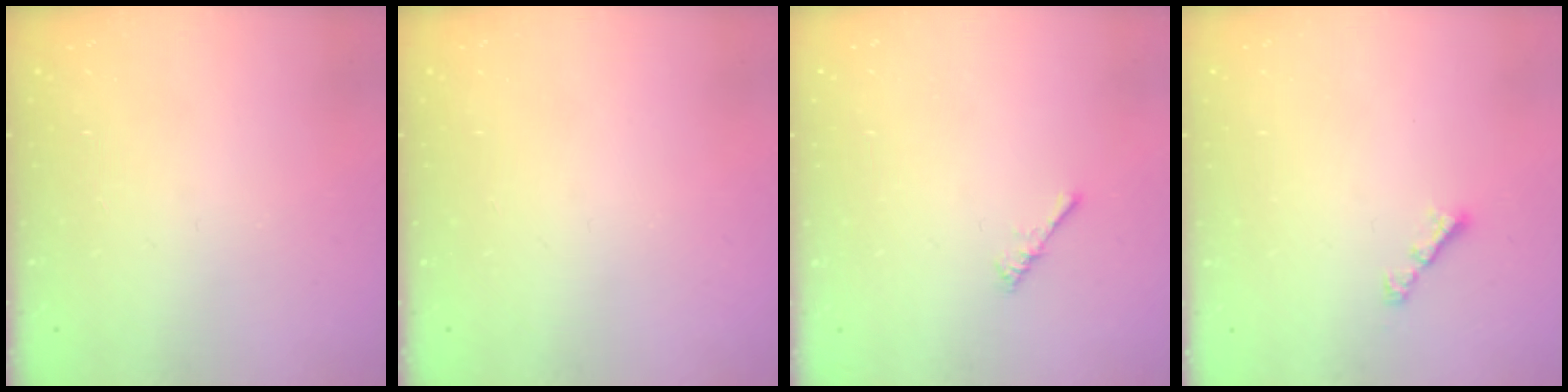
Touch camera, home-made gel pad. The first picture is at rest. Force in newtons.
{"total": 0.0}
{"total": 0.0}
{"total": 2.8, "press": 2.8, "slide": 0.7}